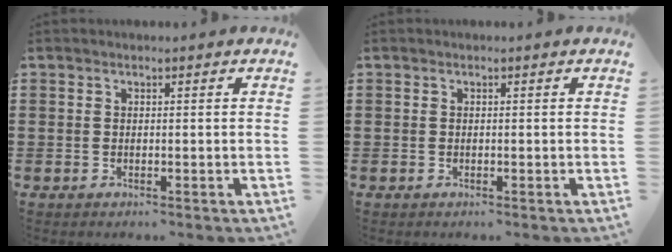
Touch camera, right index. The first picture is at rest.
{"total": 0.0}